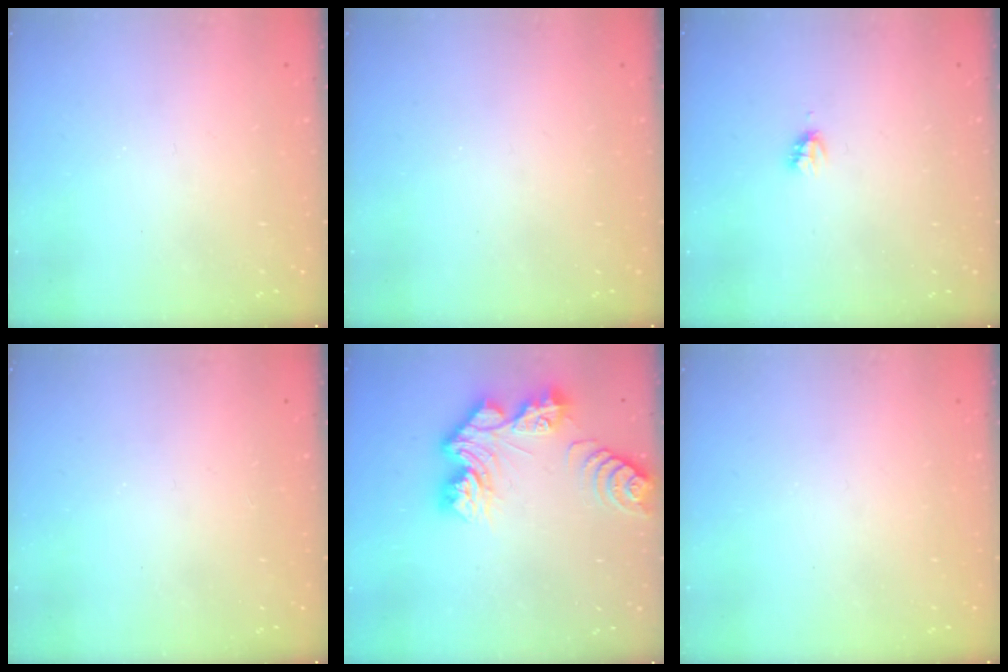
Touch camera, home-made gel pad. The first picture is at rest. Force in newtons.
{"total": 0.0}
{"total": 2.2, "press": 2.2, "slide": 0.3}
{"total": 1.7, "press": 1.7, "slide": 0.2}
{"total": 13.2, "press": 13.2, "slide": 1.2}
{"total": 0.0}